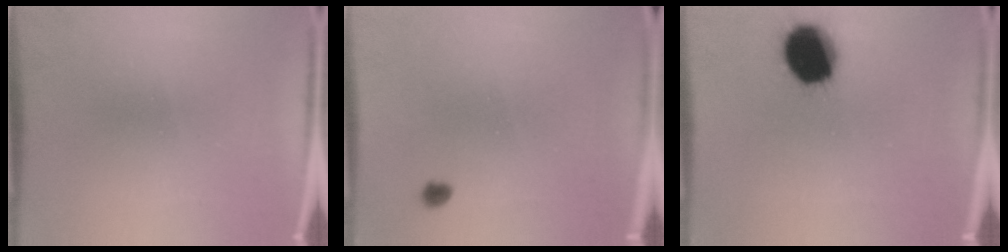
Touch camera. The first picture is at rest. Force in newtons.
{"total": 1.1}
{"total": 15.8}